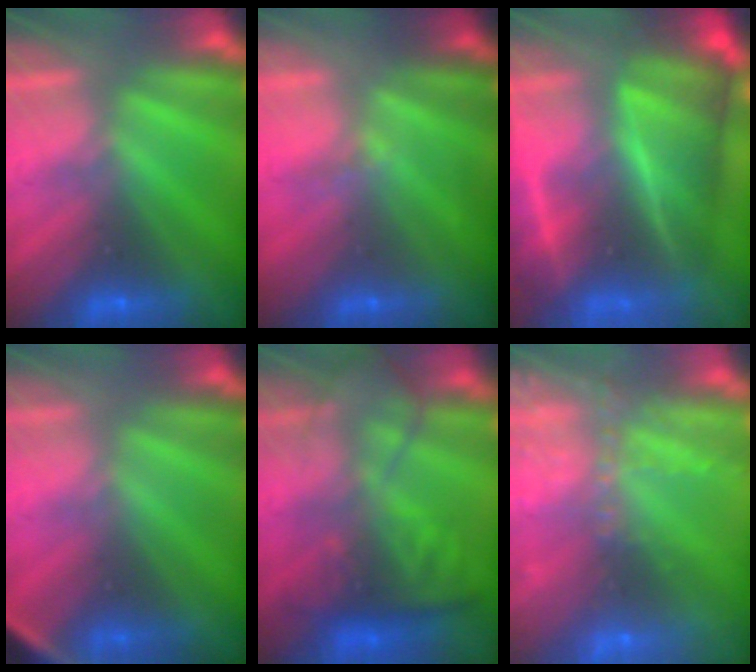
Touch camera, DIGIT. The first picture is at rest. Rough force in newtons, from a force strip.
{"total": 2.2}
{"total": 7.6}
{"total": 2.8}
{"total": 7.4}
{"total": 10.8}